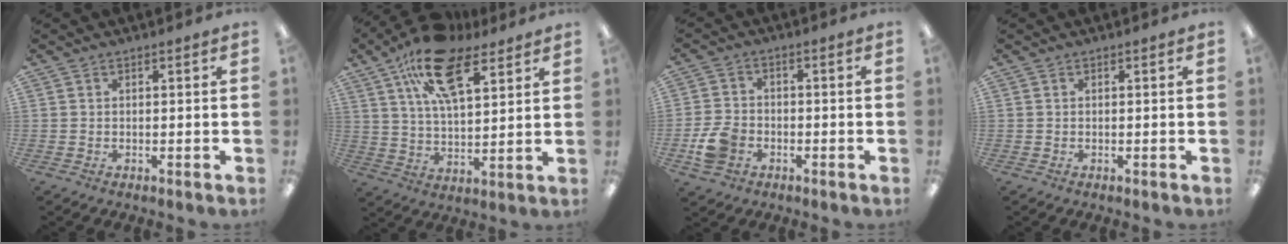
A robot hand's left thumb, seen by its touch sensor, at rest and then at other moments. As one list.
[{"total": 18.1, "force": [10.2, 8.4, 12.4], "torque": [-0.209, -0.028, 0.178]}, {"total": 7.0, "force": [-2.7, 5.2, 3.8], "torque": [-0.076, 0.010, -0.050]}, {"total": 0.0}]